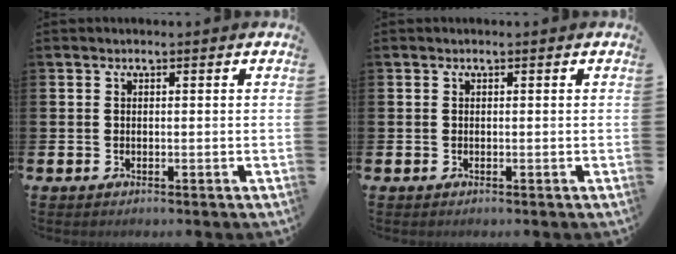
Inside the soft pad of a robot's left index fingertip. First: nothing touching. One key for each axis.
{"total": 0.0}